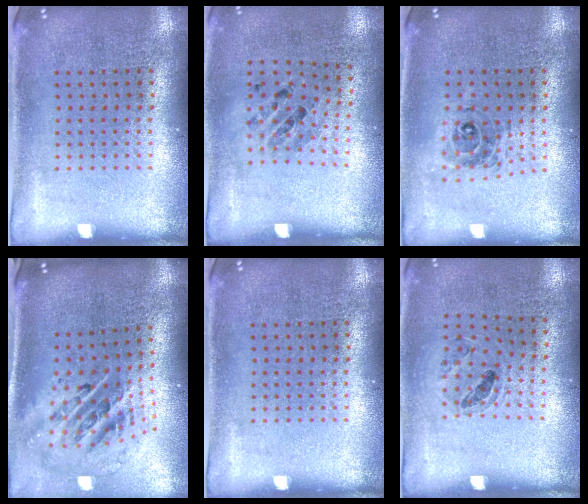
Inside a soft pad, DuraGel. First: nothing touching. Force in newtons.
{"total": 0.9, "press": 0.8, "slide": 0.5}
{"total": 0.7, "press": 0.7, "slide": 0.2}
{"total": 2.6, "press": 1.8, "slide": 1.9}
{"total": 0.0}
{"total": 0.9, "press": 0.9, "slide": 0.2}